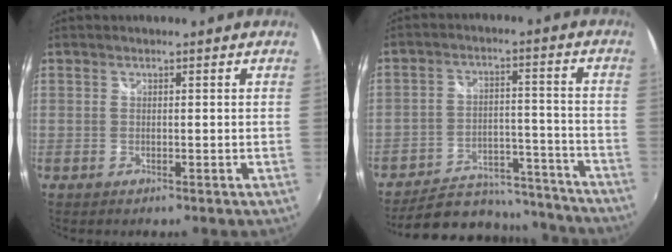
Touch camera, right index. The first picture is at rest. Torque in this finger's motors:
{"motor_torque": [-1.10, -1.04, -0.81, -0.21]}